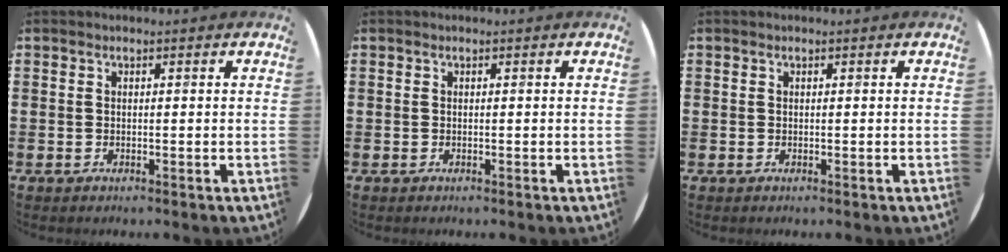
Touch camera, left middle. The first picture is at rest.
{"total": 0.0}
{"total": 0.0}